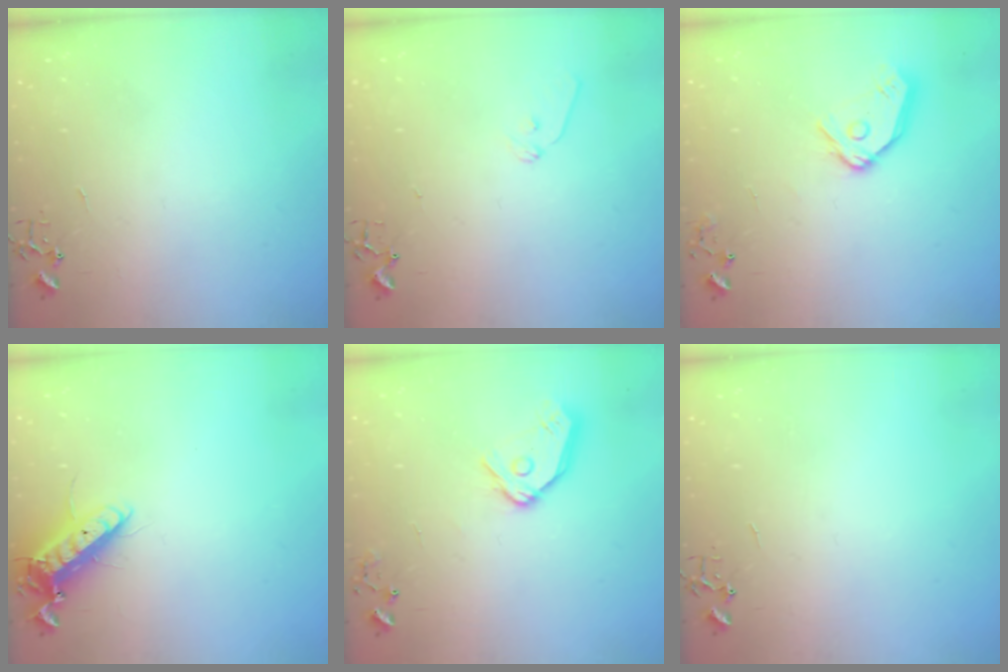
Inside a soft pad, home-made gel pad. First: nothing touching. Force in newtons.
{"total": 7.0, "press": 6.9, "slide": 0.8}
{"total": 12.2, "press": 12.1, "slide": 1.5}
{"total": 13.1, "press": 13.0, "slide": 2.3}
{"total": 12.2, "press": 12.1, "slide": 1.5}
{"total": 0.0}